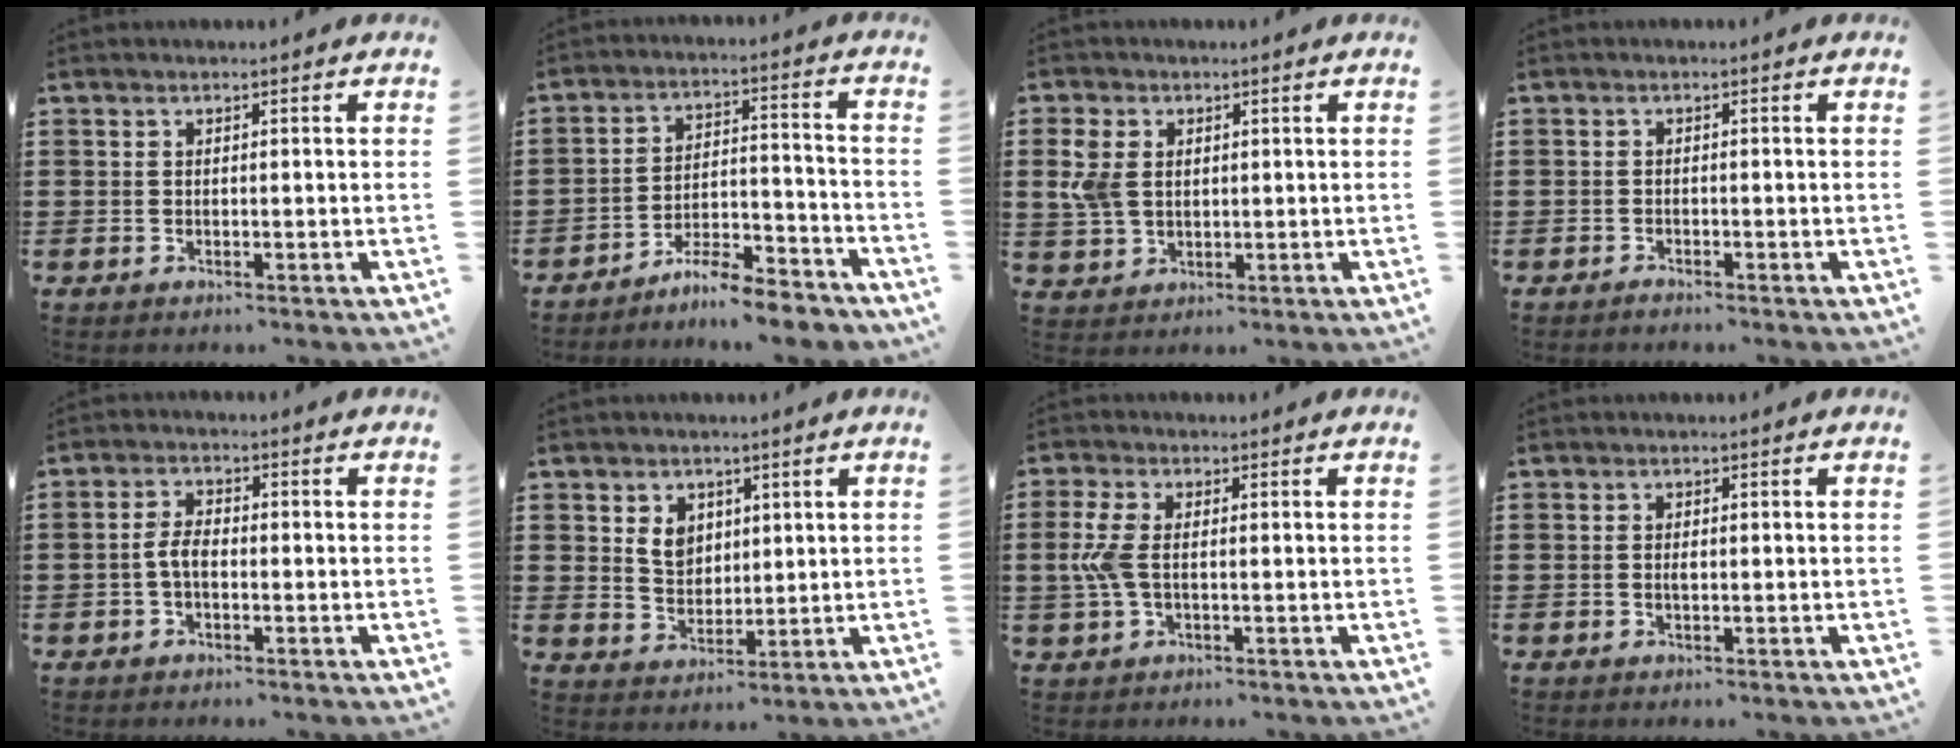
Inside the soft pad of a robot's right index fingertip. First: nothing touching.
{"total": 7.3, "force": [-6.9, 0.6, 2.3], "torque": [-0.036, 0.014, -0.132]}
{"total": 5.2, "force": [1.3, 3.7, 3.4], "torque": [-0.091, 0.007, 0.020]}
{"total": 0.7, "force": [-0.7, 0.1, 0.1], "torque": [-0.004, -0.002, -0.013]}
{"total": 3.1, "force": [-0.7, 1.5, 2.6], "torque": [-0.070, -0.004, -0.020]}
{"total": 4.4, "force": [1.9, 3.5, 1.8], "torque": [-0.041, 0.009, 0.033]}
{"total": 5.1, "force": [-0.1, 2.4, 4.6], "torque": [-0.121, -0.005, -0.012]}
{"total": 1.0, "force": [0.0, 0.5, 0.9], "torque": [-0.020, 0.000, -0.001]}